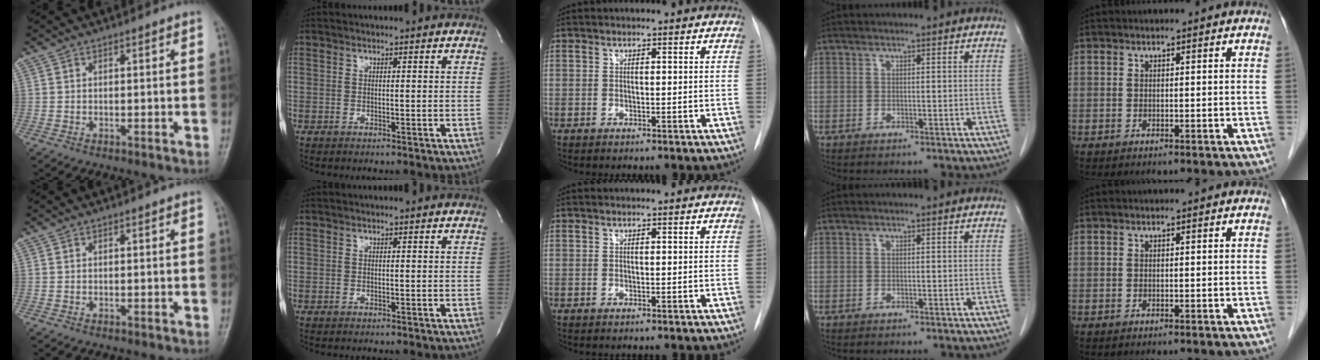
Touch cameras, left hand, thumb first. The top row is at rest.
{}